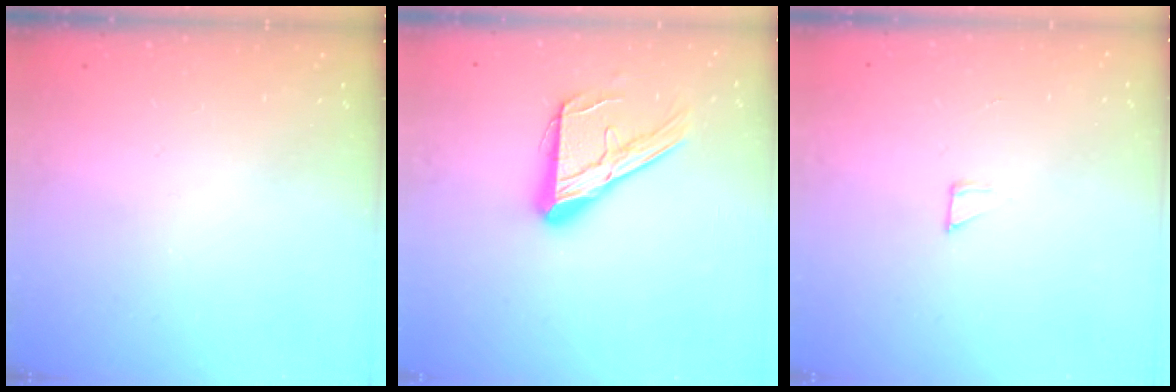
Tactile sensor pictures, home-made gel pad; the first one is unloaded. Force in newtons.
{"total": 15.7, "press": 15.7, "slide": 1.5}
{"total": 2.3, "press": 2.3, "slide": 0.2}